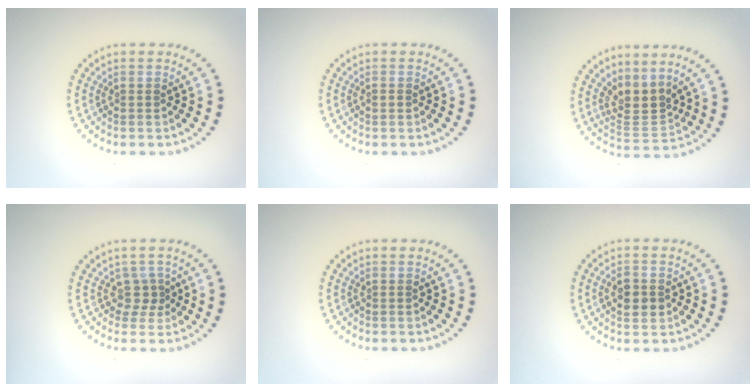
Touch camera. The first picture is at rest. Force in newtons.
{"total": 0.7, "press": 0.7, "slide": 0.1}
{"total": 3.0, "press": 2.2, "slide": 2.1}
{"total": 1.7, "press": 1.1, "slide": 1.3}
{"total": 0.0}
{"total": 2.8, "press": 2.8, "slide": 0.2}